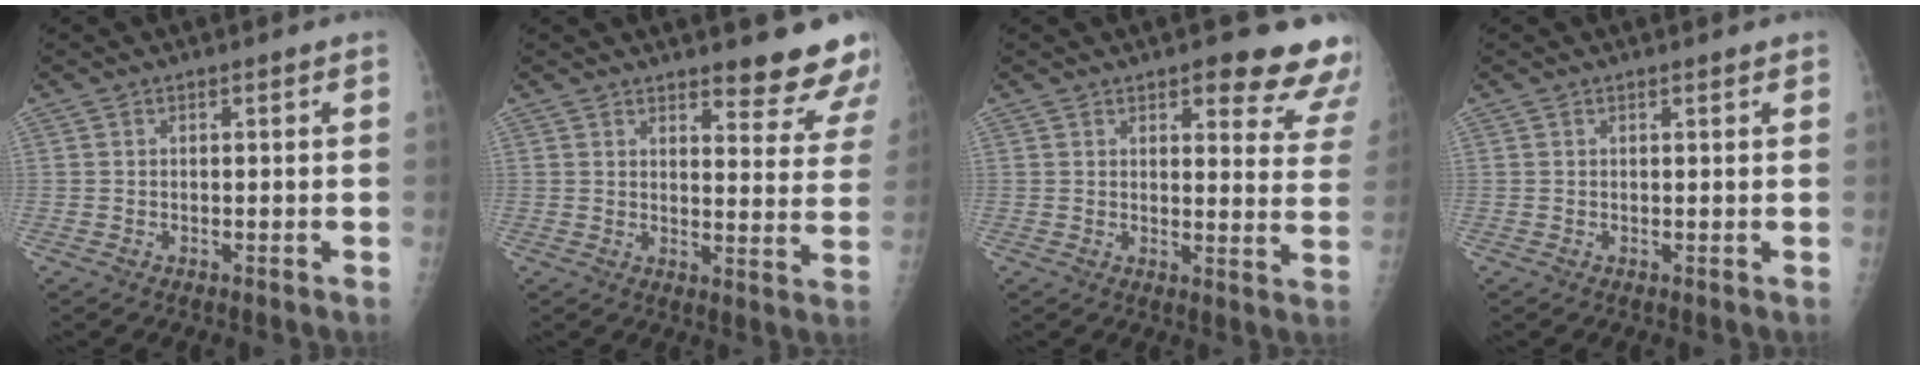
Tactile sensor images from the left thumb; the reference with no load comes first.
{"total": 11.2, "force": [9.8, 2.6, 4.8], "torque": [-0.022, -0.072, 0.108]}
{"total": 13.6, "force": [10.8, 4.3, 7.1], "torque": [-0.031, -0.064, 0.105]}
{"total": 0.8, "force": [0.6, 0.1, 0.4], "torque": [-0.006, -0.001, 0.008]}